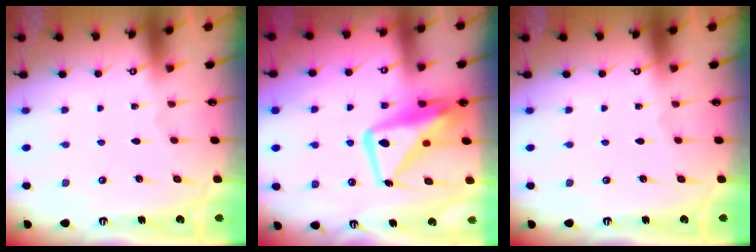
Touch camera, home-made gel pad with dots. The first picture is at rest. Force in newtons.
{"total": 14.9, "press": 14.9, "slide": 1.4}
{"total": 0.0}